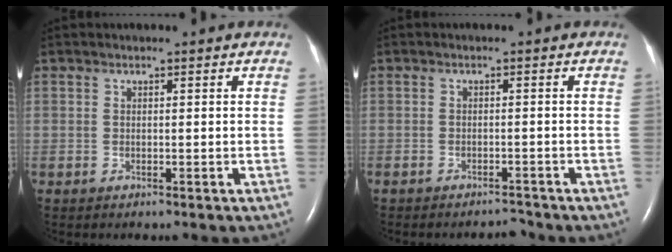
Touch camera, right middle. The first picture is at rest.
{"total": 1.8, "force": [-1.7, 0.3, 0.2], "torque": [-0.001, -0.003, -0.023]}